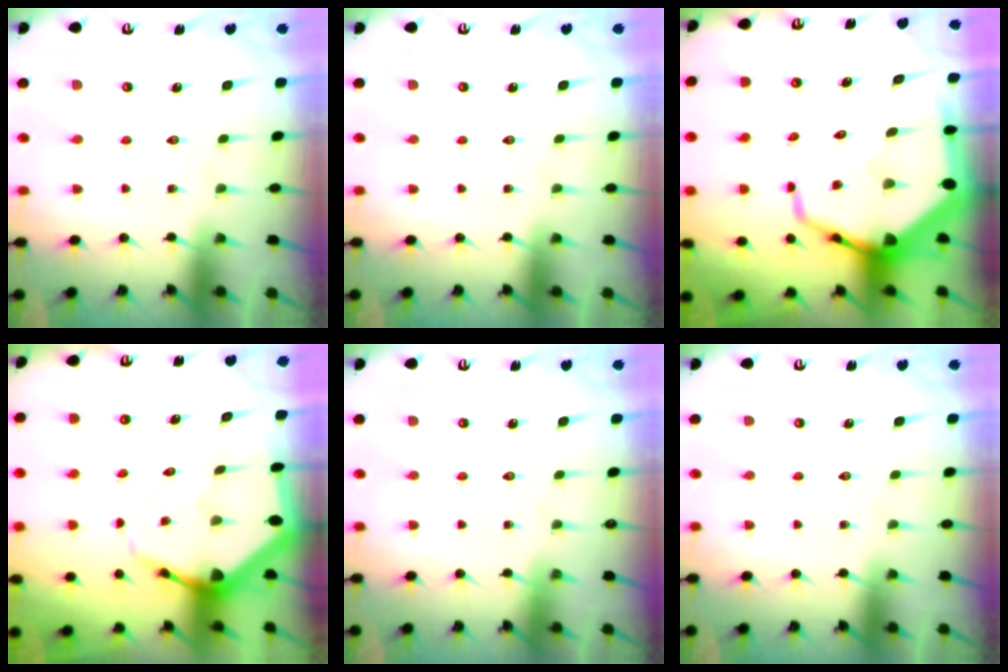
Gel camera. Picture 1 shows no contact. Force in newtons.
{"total": 0.0}
{"total": 13.1, "press": 13.0, "slide": 1.5}
{"total": 6.0, "press": 5.9, "slide": 0.7}
{"total": 0.0}
{"total": 0.0}